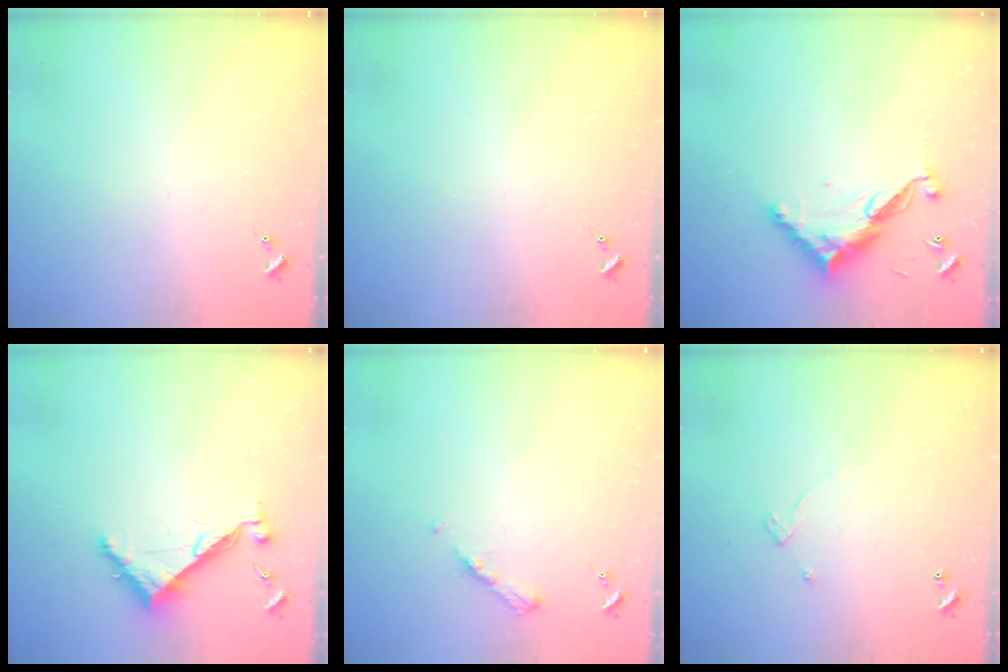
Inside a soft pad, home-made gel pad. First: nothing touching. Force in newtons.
{"total": 0.0}
{"total": 12.8, "press": 12.8, "slide": 0.4}
{"total": 7.3, "press": 7.3, "slide": 0.6}
{"total": 4.9, "press": 4.9, "slide": 0.6}
{"total": 3.2, "press": 3.1, "slide": 0.3}